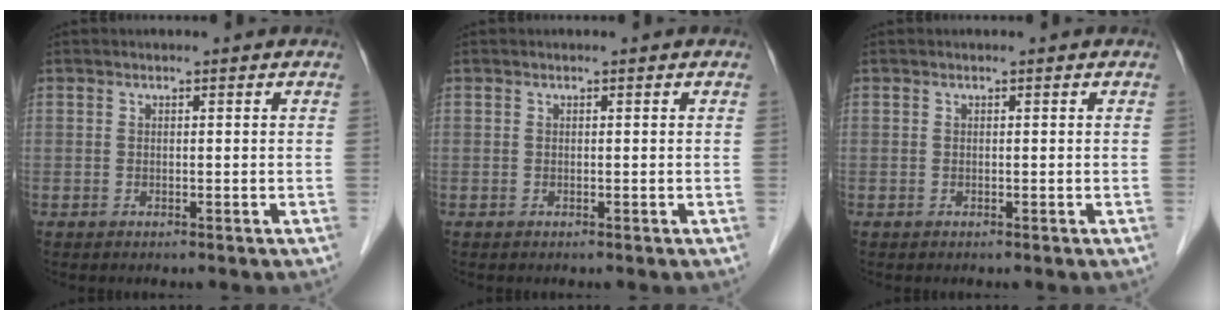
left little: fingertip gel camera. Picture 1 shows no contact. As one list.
[{"total": 0.0}, {"total": 0.0}]